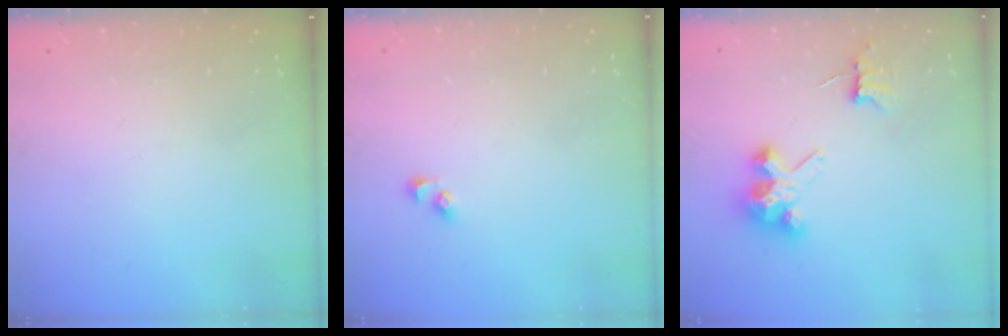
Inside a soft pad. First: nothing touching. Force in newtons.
{"total": 2.5, "press": 2.5, "slide": 0.3}
{"total": 6.8, "press": 6.8, "slide": 0.5}